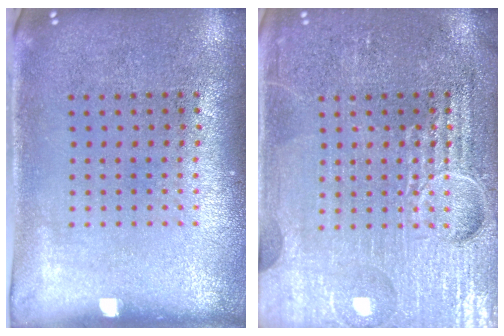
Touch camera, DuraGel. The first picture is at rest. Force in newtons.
{"total": 7.2, "press": 7.2, "slide": 0.9}